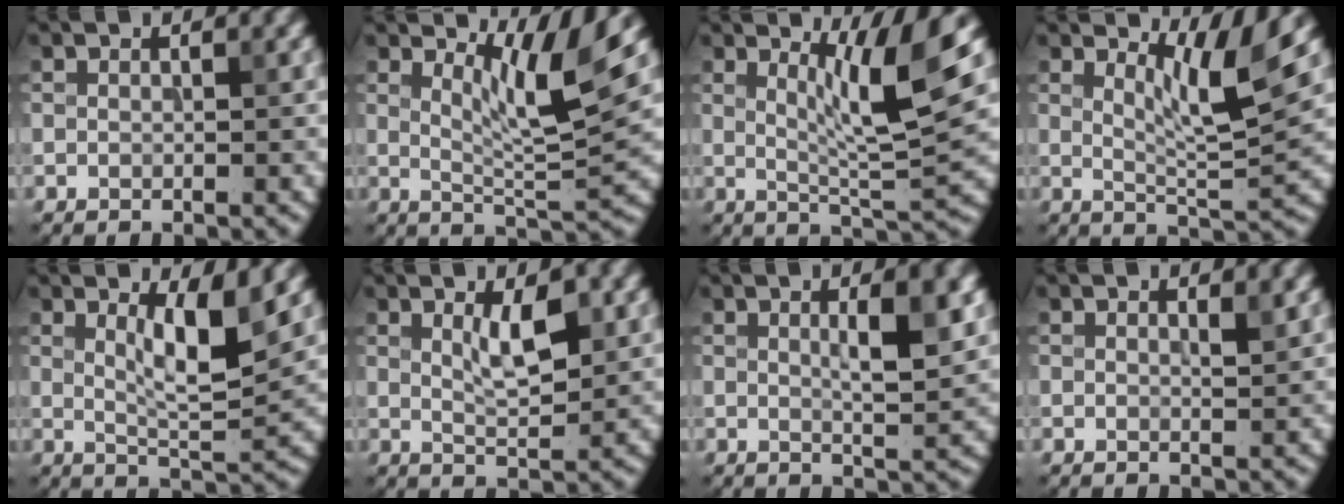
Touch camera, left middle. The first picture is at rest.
{"total": 5.4, "force": [3.0, 0.9, 4.4], "torque": [-0.073, -0.009, 0.055]}
{"total": 6.6, "force": [2.5, 0.9, 6.1], "torque": [-0.098, -0.008, 0.043]}
{"total": 4.8, "force": [2.7, 0.8, 3.9], "torque": [-0.067, -0.009, 0.049]}
{"total": 4.7, "force": [1.7, 1.0, 4.3], "torque": [-0.072, -0.008, 0.033]}
{"total": 3.1, "force": [1.1, 0.9, 2.8], "torque": [-0.050, -0.003, 0.021]}
{"total": 4.1, "force": [1.0, 0.8, 3.8], "torque": [-0.055, -0.001, 0.016]}
{"total": 0.8, "force": [0.5, 0.1, 0.6], "torque": [-0.006, -0.003, 0.008]}